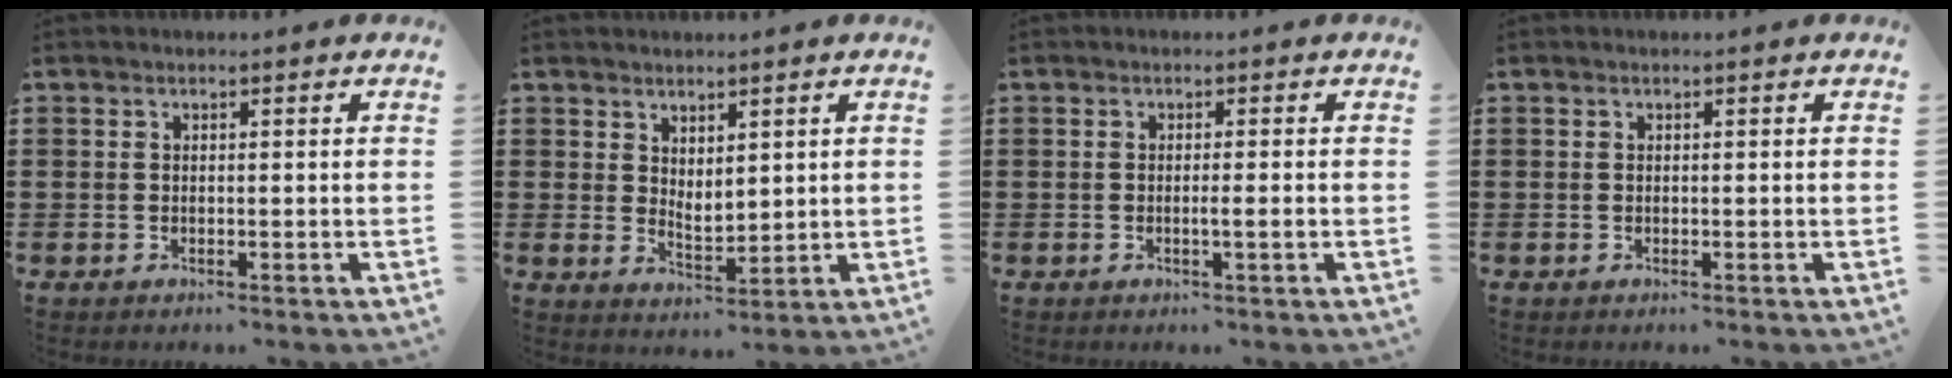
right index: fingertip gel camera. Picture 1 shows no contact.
{"total": 3.0, "force": [2.8, 1.1, 0.6], "torque": [-0.018, -0.002, 0.052]}
{"total": 1.6, "force": [-0.4, -0.2, 1.5], "torque": [-0.024, -0.004, -0.008]}
{"total": 0.0}